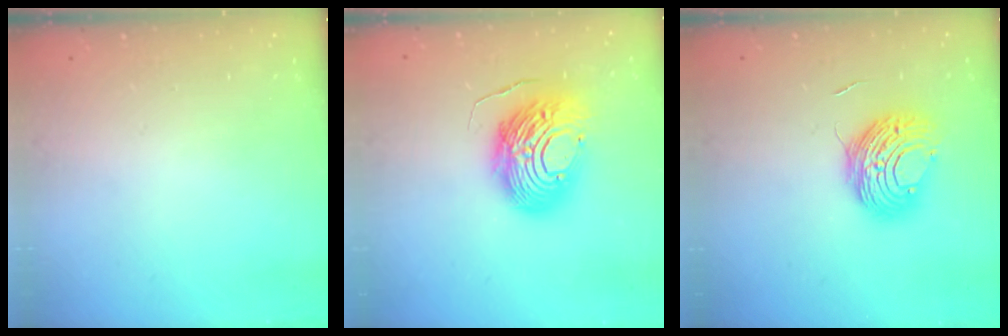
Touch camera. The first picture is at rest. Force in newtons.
{"total": 15.4, "press": 15.3, "slide": 1.5}
{"total": 10.1, "press": 10.1, "slide": 0.7}